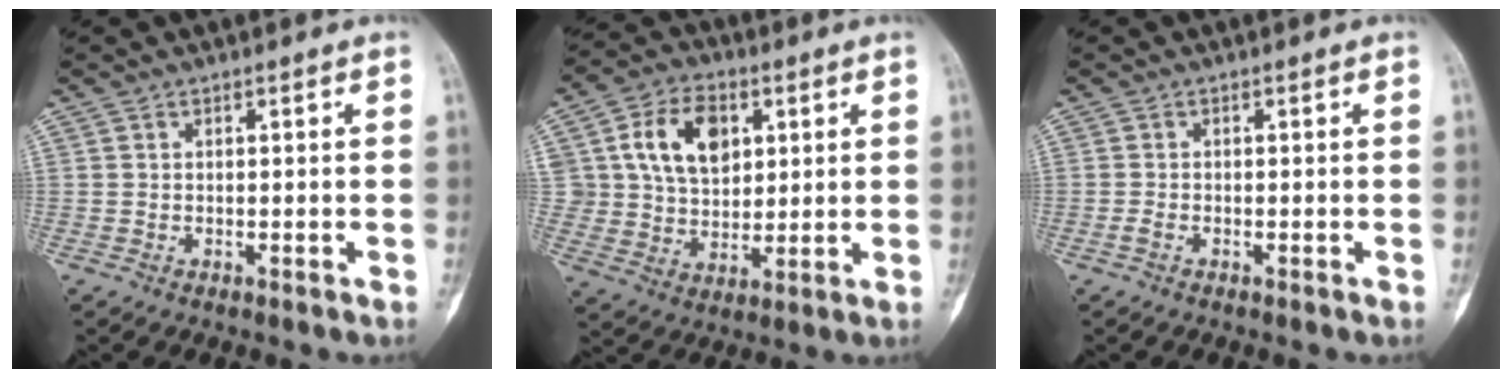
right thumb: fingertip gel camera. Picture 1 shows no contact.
{"total": 12.8, "force": [4.0, 9.2, 8.0], "torque": [-0.101, -0.008, 0.074]}
{"total": 0.9, "force": [-0.5, 0.4, 0.6], "torque": [-0.018, -0.001, -0.013]}